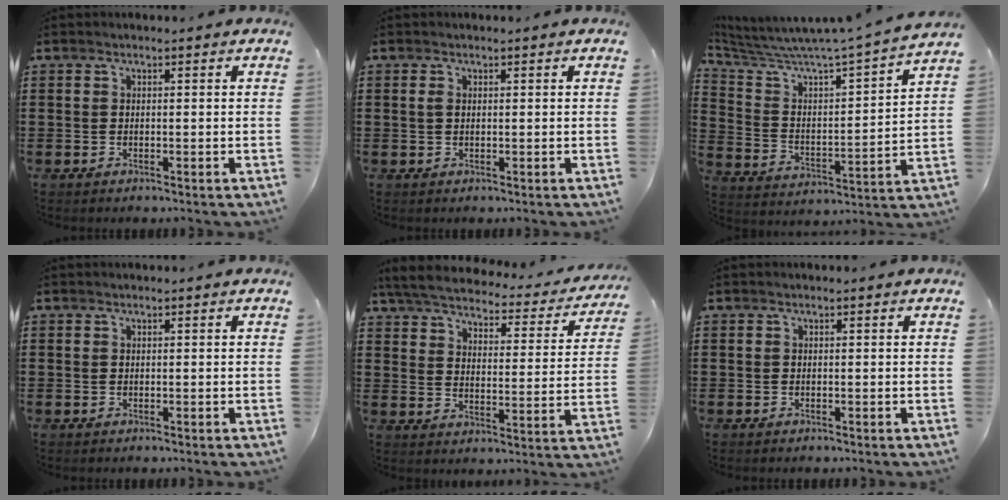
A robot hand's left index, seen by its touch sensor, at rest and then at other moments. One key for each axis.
{"total": 1.1, "fx": 0.3, "fy": 0.6, "fz": 0.9, "tx": -0.019, "ty": 0.005, "tz": 0.005}
{"total": 5.8, "fx": 5.5, "fy": -0.5, "fz": 1.8, "tx": -0.067, "ty": -0.061, "tz": 0.081}
{"total": 0.0}
{"total": 4.5, "fx": 4.2, "fy": 0.5, "fz": 1.5, "tx": -0.053, "ty": -0.028, "tz": 0.068}
{"total": 0.0}